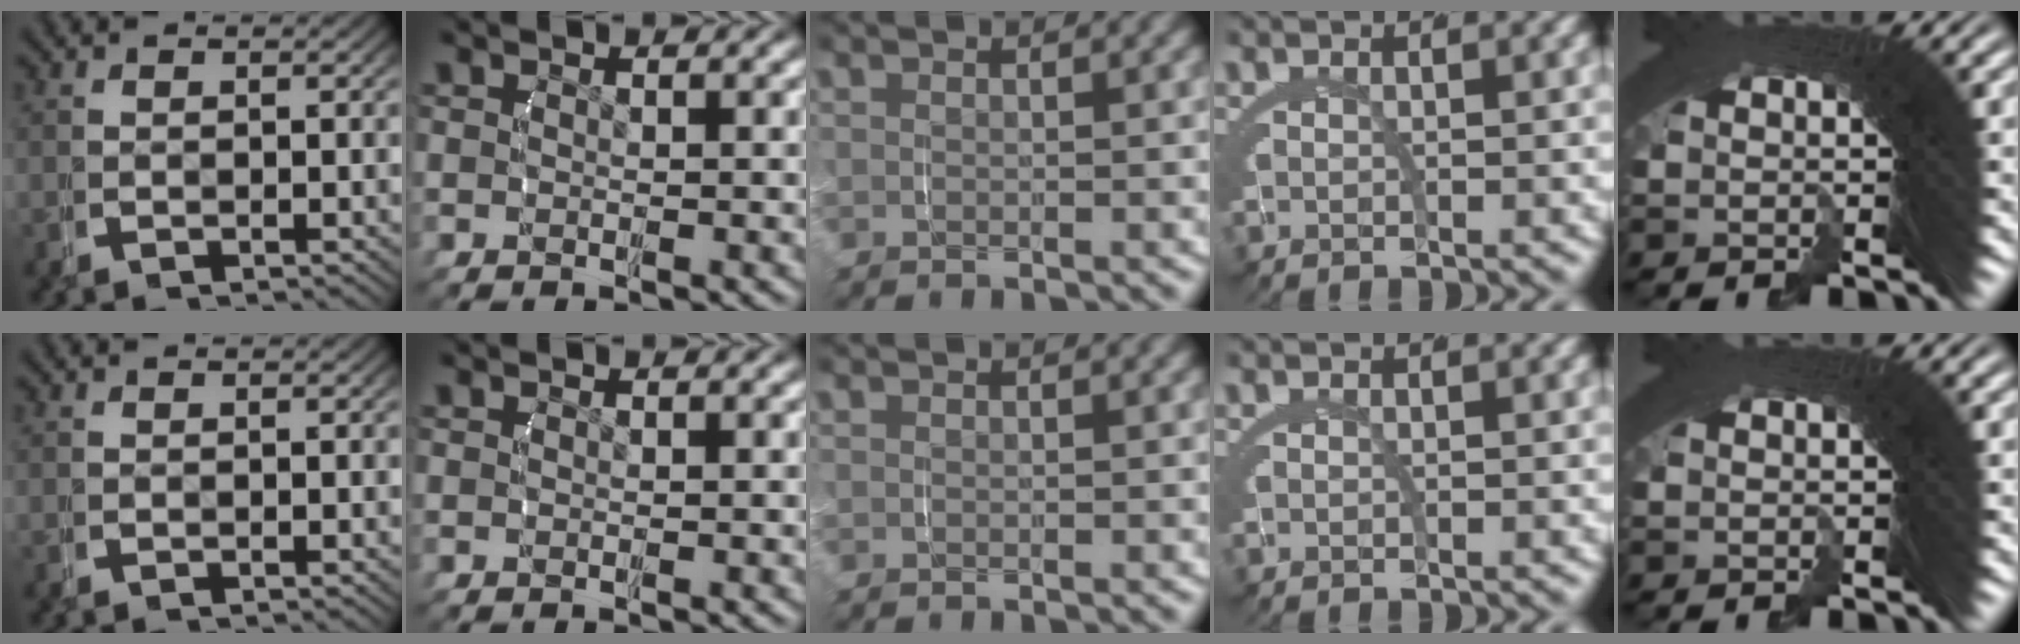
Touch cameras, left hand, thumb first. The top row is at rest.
{}